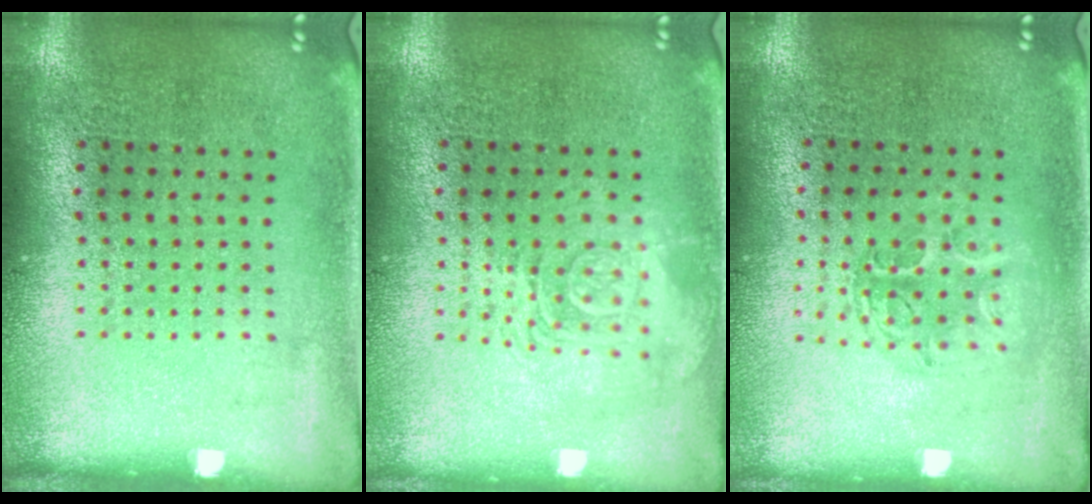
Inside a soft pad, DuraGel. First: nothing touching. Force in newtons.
{"total": 2.8, "press": 2.7, "slide": 0.4}
{"total": 1.2, "press": 1.1, "slide": 0.6}